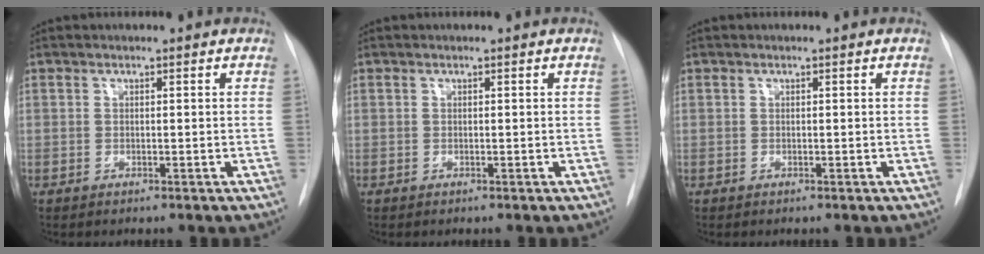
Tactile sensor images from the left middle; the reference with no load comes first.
{"total": 0.0}
{"total": 0.0}